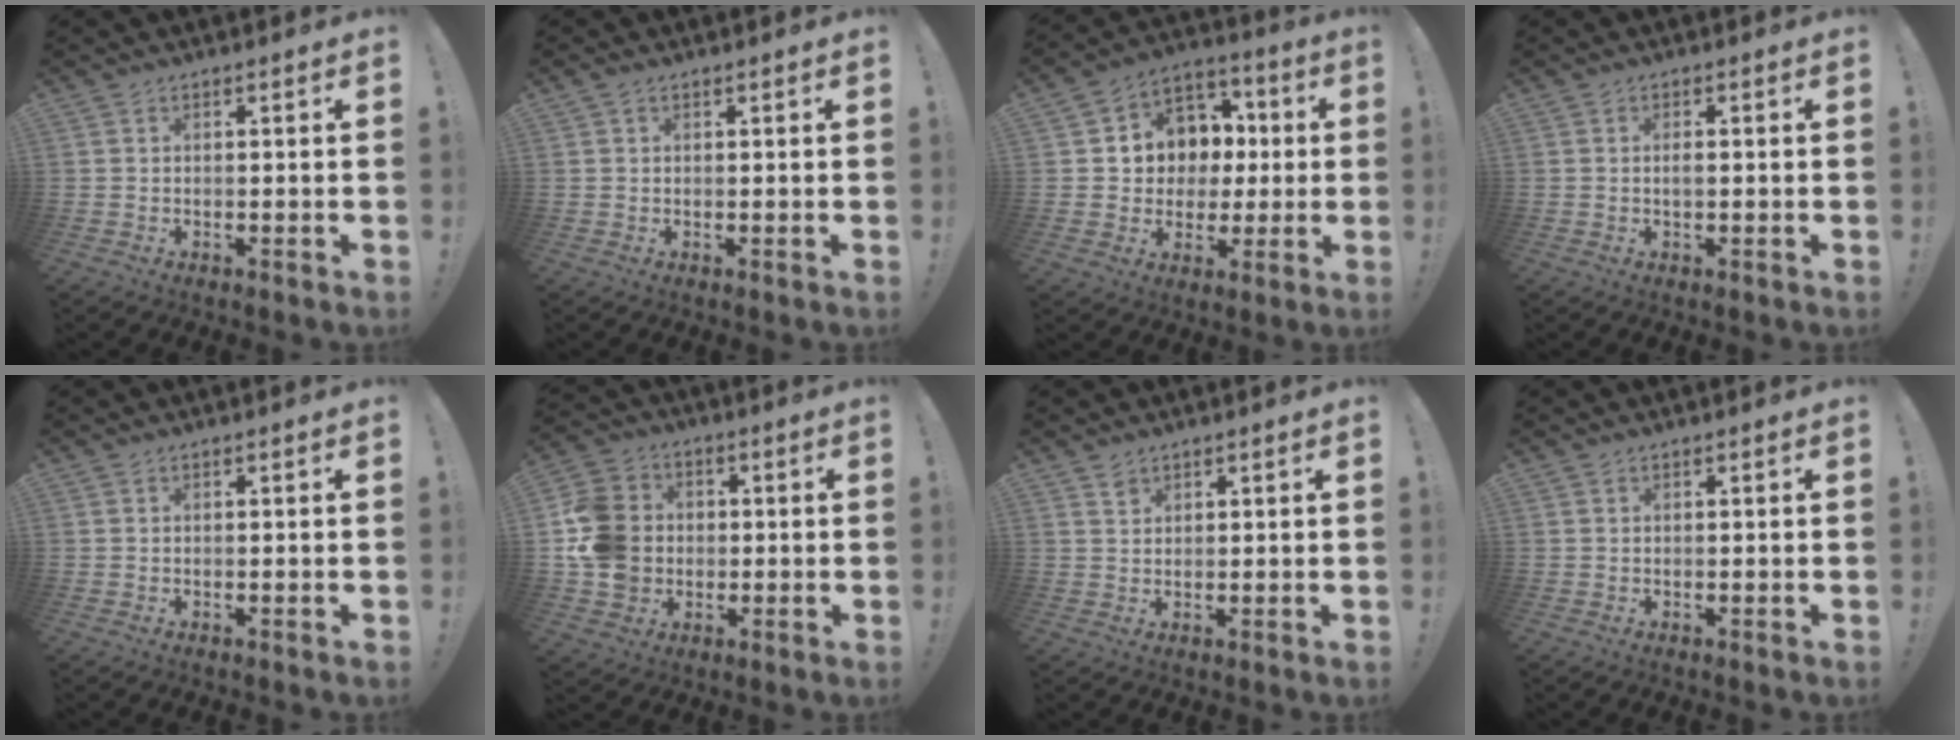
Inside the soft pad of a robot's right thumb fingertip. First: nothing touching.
{"total": 0.9, "force": [0.5, 0.4, 0.6], "torque": [-0.011, 0.002, 0.009]}
{"total": 9.9, "force": [0.4, 9.5, 2.6], "torque": [-0.032, -0.001, 0.026]}
{"total": 1.2, "force": [0.0, 0.4, 1.2], "torque": [-0.016, -0.002, -0.002]}
{"total": 0.0}
{"total": 15.0, "force": [-0.3, 13.1, 7.3], "torque": [-0.132, 0.013, 0.001]}
{"total": 2.1, "force": [1.6, 1.4, 0.4], "torque": [0.003, -0.011, 0.028]}
{"total": 0.0}